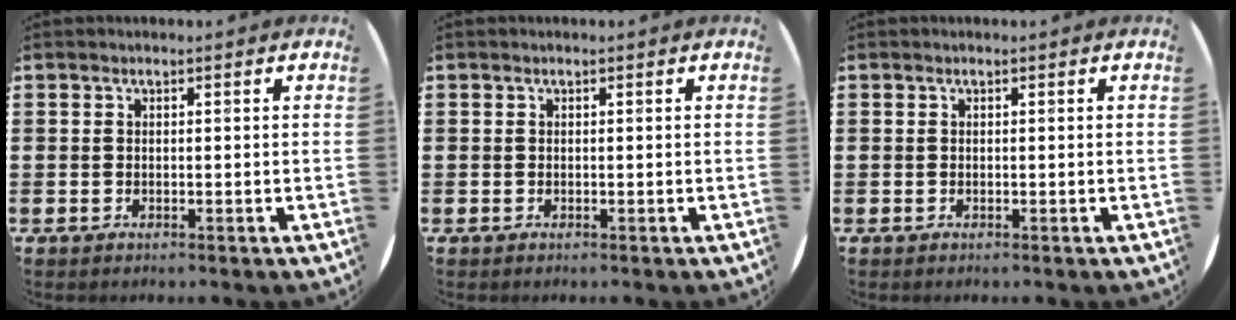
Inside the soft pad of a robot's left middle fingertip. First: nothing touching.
{"total": 0.0}
{"total": 0.0}